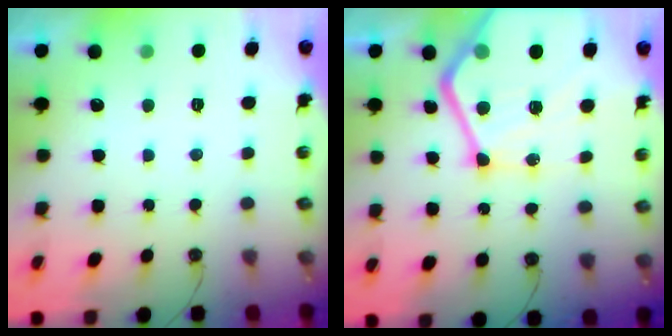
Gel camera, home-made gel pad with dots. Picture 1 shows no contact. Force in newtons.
{"total": 25.3, "press": 25.2, "slide": 2.8}